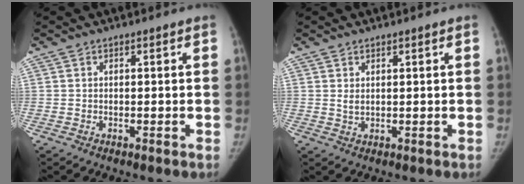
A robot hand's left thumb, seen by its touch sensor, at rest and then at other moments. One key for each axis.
{"total": 1.7, "fx": 0.8, "fy": 0.7, "fz": 1.3, "tx": -0.022, "ty": -0.007, "tz": 0.020}